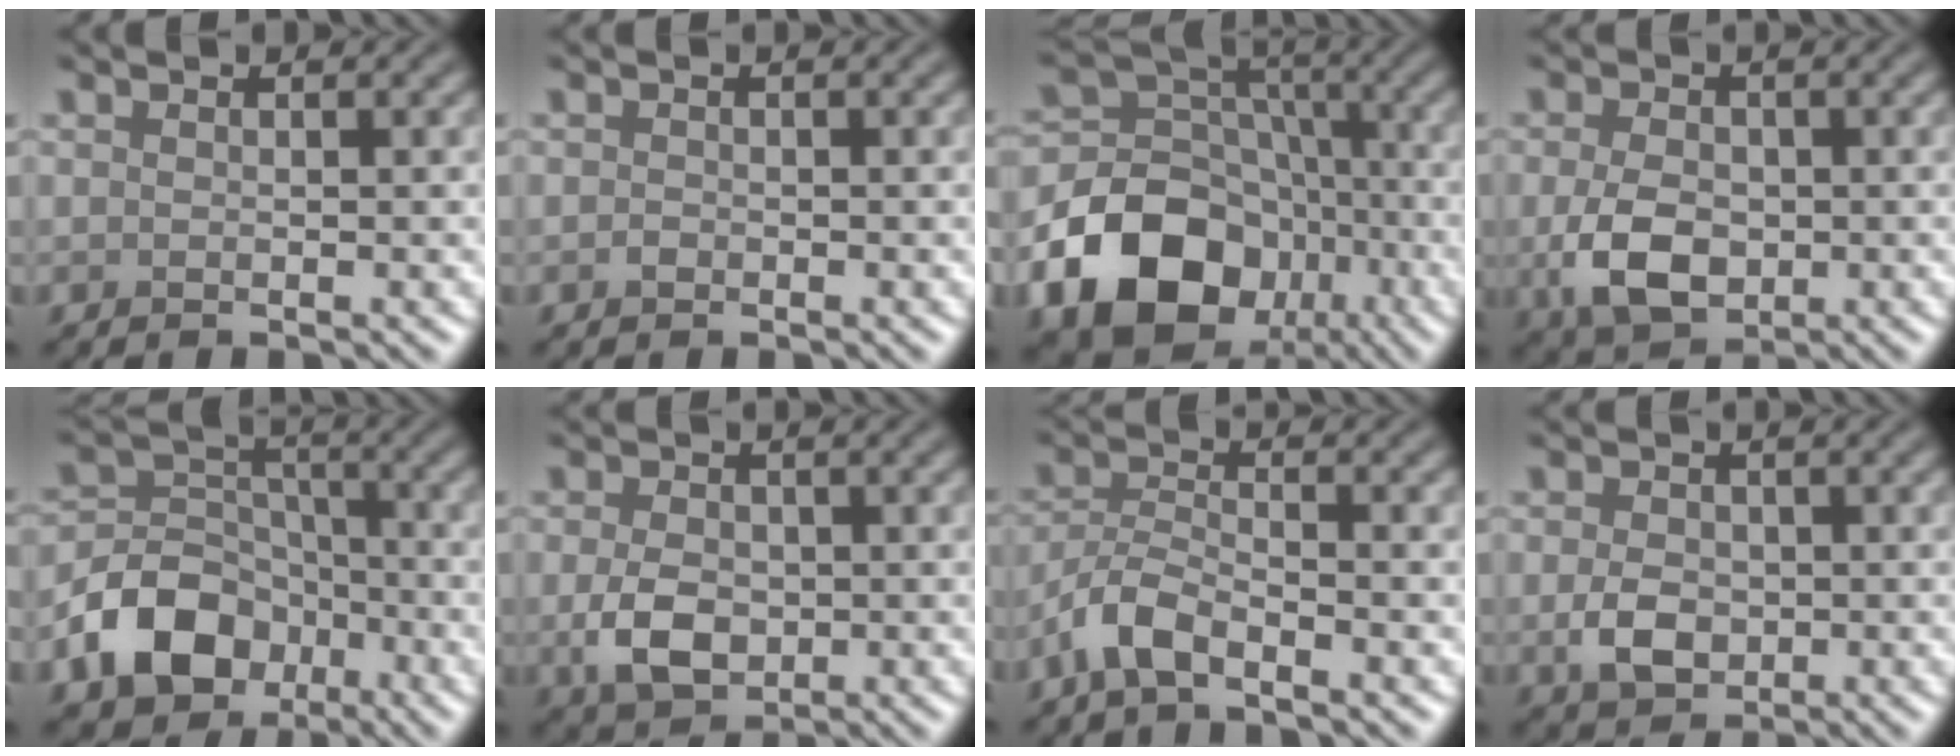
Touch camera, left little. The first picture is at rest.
{"total": 0.5, "force": [-0.3, 0.4, 0.3], "torque": [-0.005, -0.001, -0.006]}
{"total": 17.4, "force": [-8.5, 13.5, 6.9], "torque": [-0.141, -0.046, -0.161]}
{"total": 5.0, "force": [-0.9, 3.4, 3.6], "torque": [-0.076, -0.011, -0.017]}
{"total": 7.4, "force": [-3.7, 5.4, 3.4], "torque": [-0.061, -0.003, -0.079]}
{"total": 4.1, "force": [-0.6, 2.9, 2.8], "torque": [-0.059, -0.007, -0.013]}
{"total": 3.5, "force": [-2.3, 1.1, 2.3], "torque": [-0.050, 0.005, -0.056]}
{"total": 3.2, "force": [-0.5, 2.4, 2.1], "torque": [-0.041, -0.003, -0.012]}